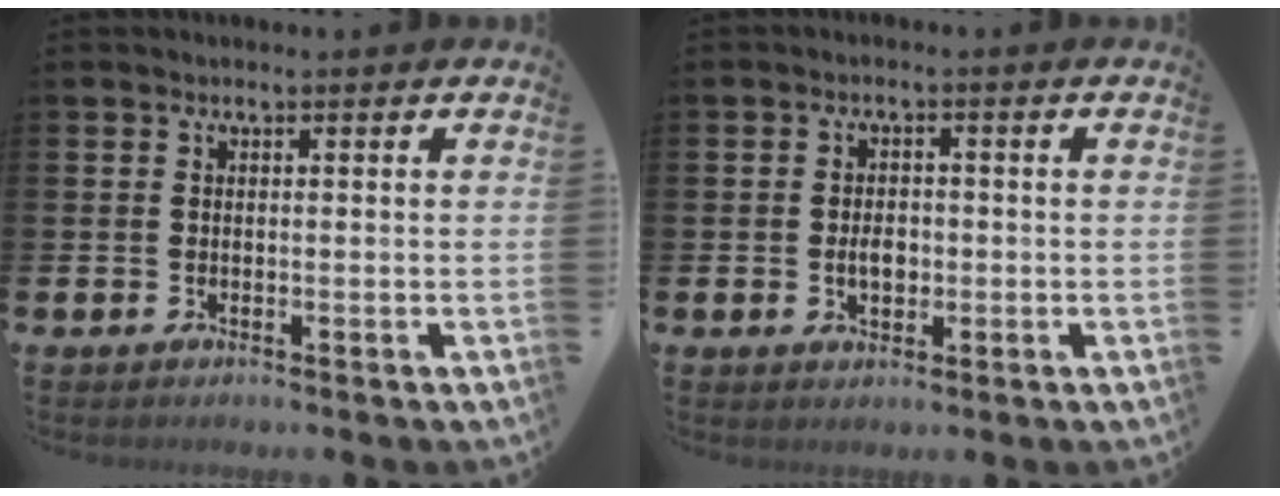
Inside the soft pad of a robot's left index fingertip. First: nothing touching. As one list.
[{"total": 2.8, "force": [-0.4, 1.9, 2.0], "torque": [-0.021, -0.003, -0.012]}]